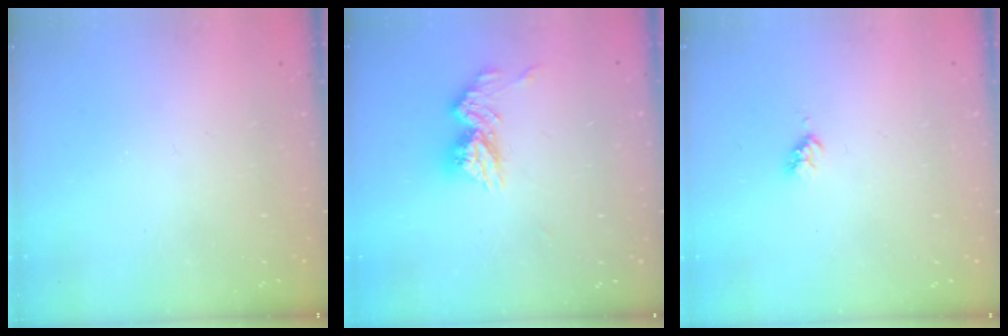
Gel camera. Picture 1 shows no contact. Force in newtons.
{"total": 11.5, "press": 11.4, "slide": 1.1}
{"total": 3.2, "press": 3.2, "slide": 0.4}